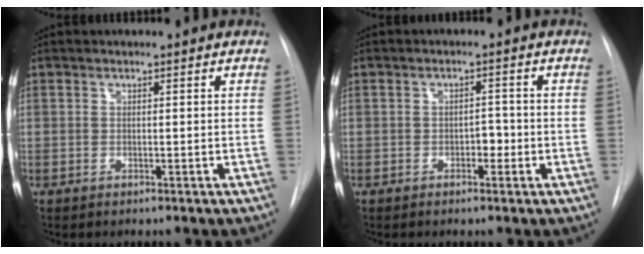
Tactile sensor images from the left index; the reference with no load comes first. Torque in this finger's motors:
{"motor_torque": [0.07, 0.04, 0.00, 0.00]}